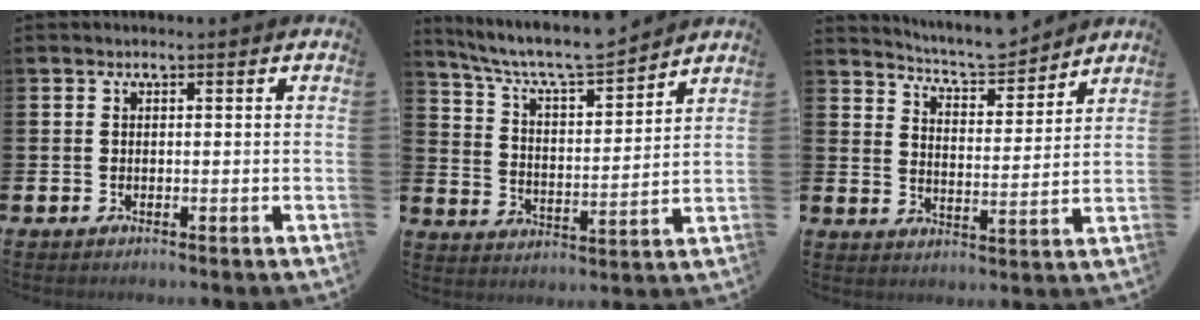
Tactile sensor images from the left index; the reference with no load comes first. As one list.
[{"total": 8.0, "force": [7.5, 1.1, 2.5], "torque": [-0.085, -0.050, 0.131]}, {"total": 6.1, "force": [6.0, 0.7, 0.7], "torque": [-0.036, -0.042, 0.105]}]